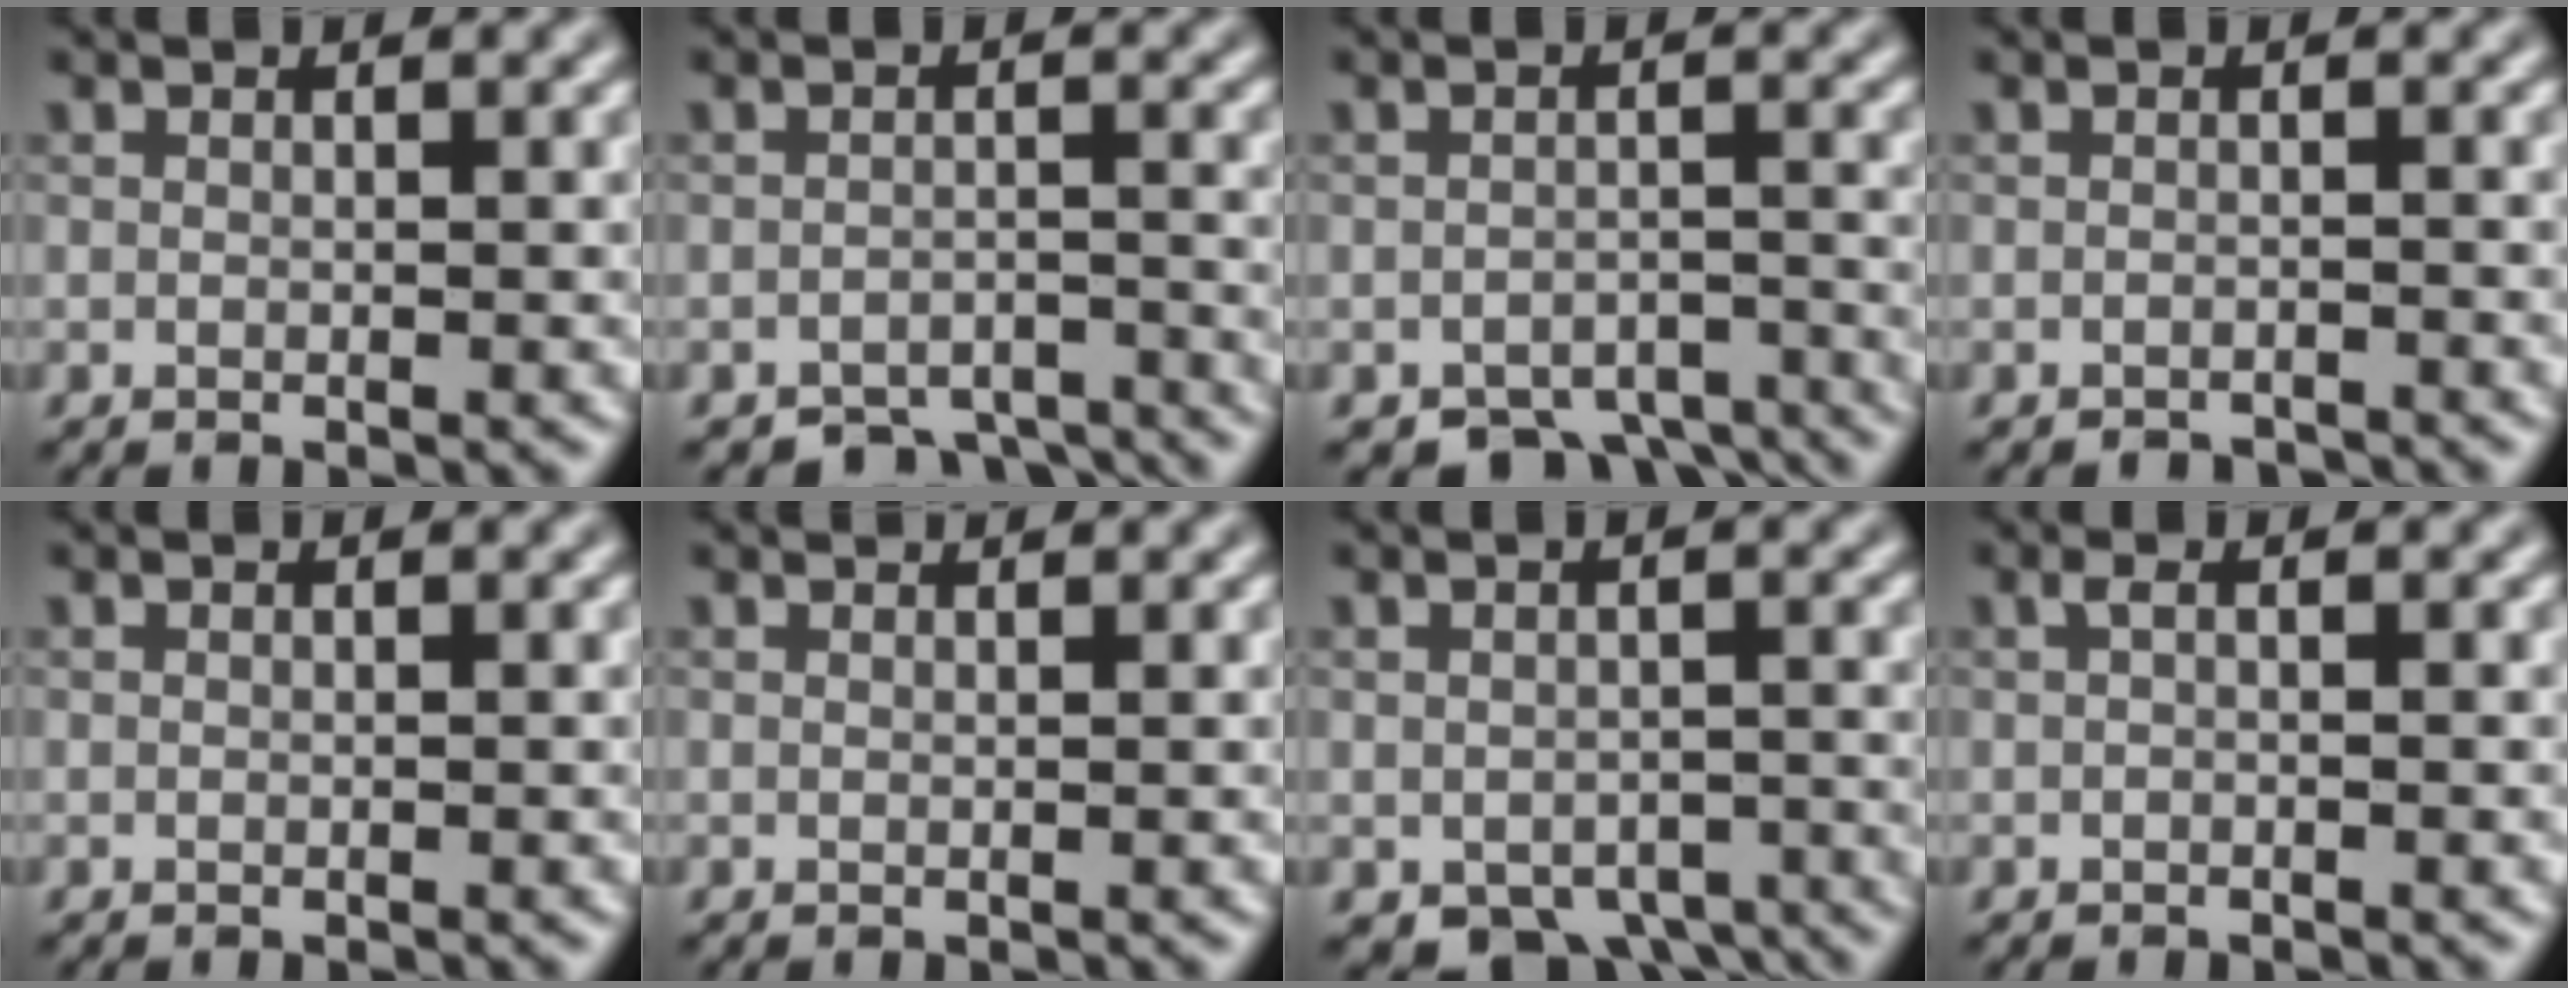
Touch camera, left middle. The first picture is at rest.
{"total": 4.8, "force": [-4.4, 1.4, 0.9], "torque": [-0.011, -0.009, -0.063]}
{"total": 5.6, "force": [-4.8, 2.2, 1.9], "torque": [-0.021, -0.018, -0.064]}
{"total": 2.1, "force": [-2.0, 0.3, 0.2], "torque": [0.002, -0.003, -0.029]}
{"total": 0.0}
{"total": 1.0, "force": [0.9, 0.1, 0.2], "torque": [-0.011, -0.004, 0.008]}
{"total": 4.6, "force": [-2.9, 2.7, 2.3], "torque": [-0.025, -0.017, -0.039]}
{"total": 0.6, "force": [-0.1, 0.1, 0.6], "torque": [-0.014, 0.001, -0.002]}